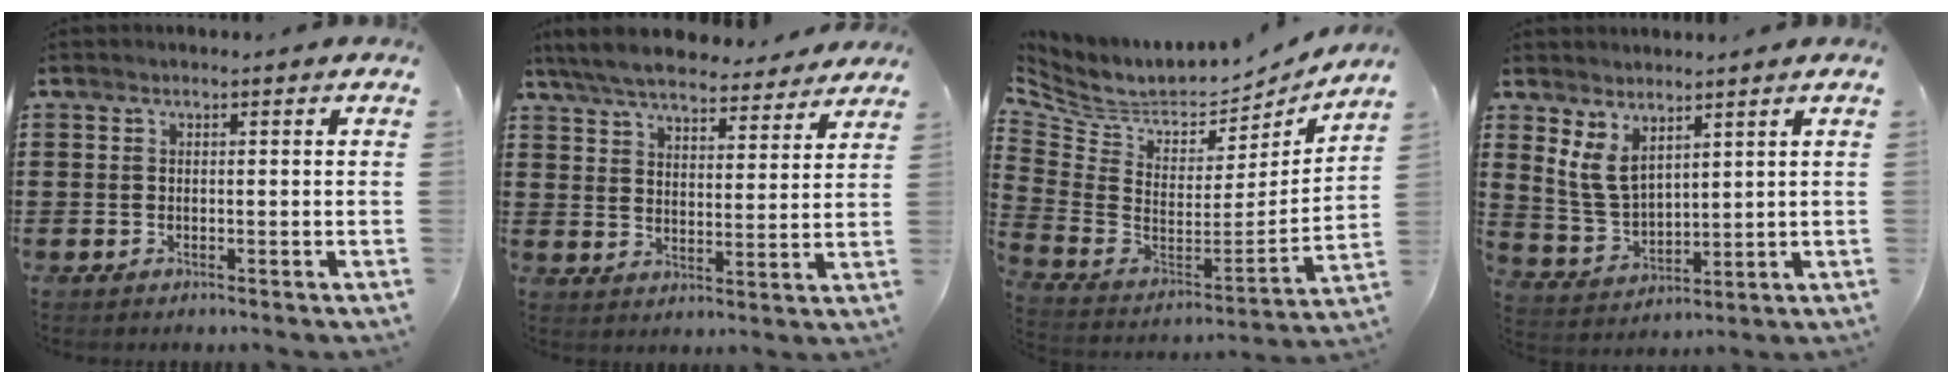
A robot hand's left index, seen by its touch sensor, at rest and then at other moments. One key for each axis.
{"total": 6.7, "fx": 6.4, "fy": 0.7, "fz": 1.9, "tx": -0.064, "ty": -0.030, "tz": 0.114}
{"total": 5.1, "fx": 4.7, "fy": 1.8, "fz": 0.8, "tx": -0.054, "ty": -0.054, "tz": 0.078}
{"total": 5.7, "fx": 3.5, "fy": 3.0, "fz": 3.4, "tx": -0.094, "ty": -0.007, "tz": 0.062}